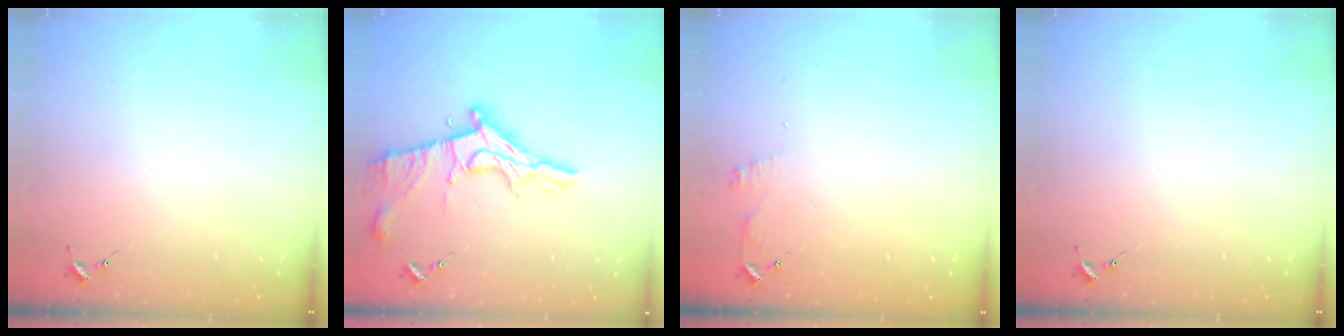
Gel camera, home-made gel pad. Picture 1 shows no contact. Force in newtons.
{"total": 15.5, "press": 15.5, "slide": 1.1}
{"total": 4.6, "press": 4.5, "slide": 0.4}
{"total": 0.0}